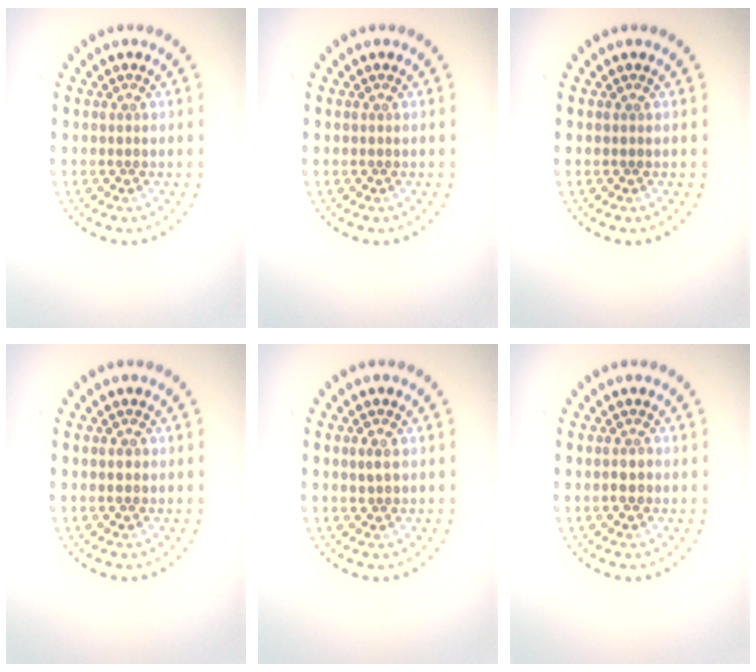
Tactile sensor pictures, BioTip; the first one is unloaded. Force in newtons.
{"total": 0.0}
{"total": 0.0}
{"total": 1.1, "press": 1.1, "slide": 0.1}
{"total": 1.3, "press": 1.3, "slide": 0.3}
{"total": 1.0, "press": 1.0, "slide": 0.3}